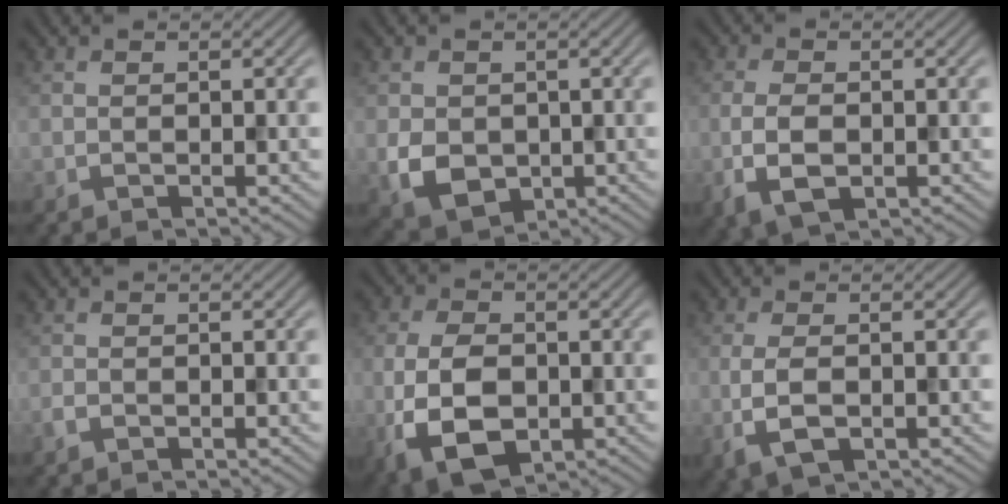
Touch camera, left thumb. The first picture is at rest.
{"total": 5.3, "force": [-0.6, 4.3, 3.0], "torque": [-0.077, -0.012, -0.012]}
{"total": 4.6, "force": [-1.2, 2.4, 3.8], "torque": [-0.087, -0.008, -0.022]}
{"total": 0.7, "force": [-0.5, 0.4, 0.3], "torque": [-0.008, -0.001, -0.009]}
{"total": 9.0, "force": [-2.3, 5.5, 6.7], "torque": [-0.162, -0.014, -0.048]}
{"total": 4.2, "force": [-0.9, 1.8, 3.7], "torque": [-0.093, -0.008, -0.018]}